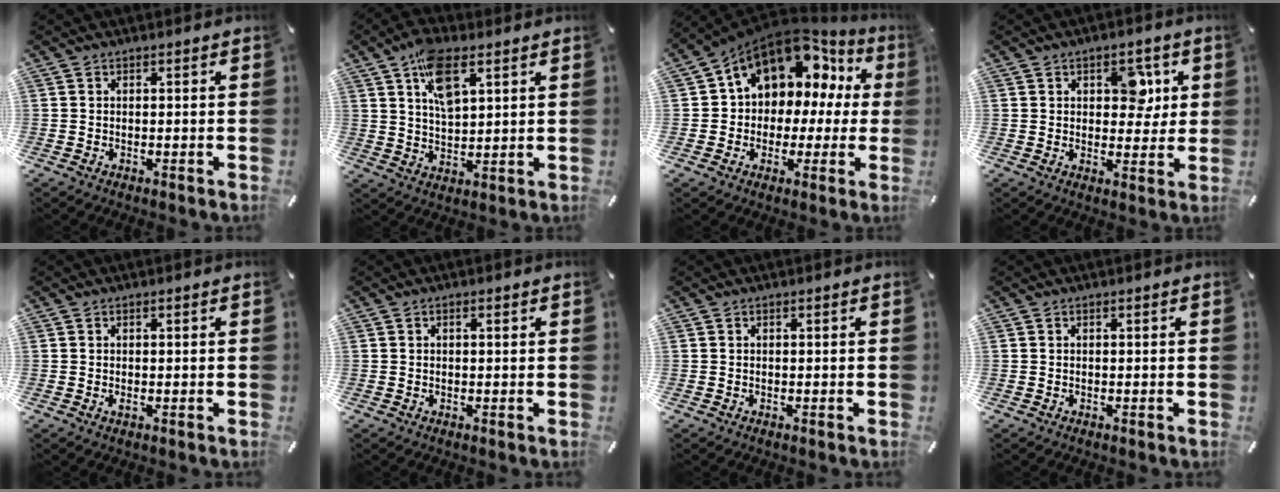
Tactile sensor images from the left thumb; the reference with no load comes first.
{"total": 9.8, "force": [5.3, 4.7, 6.8], "torque": [-0.121, -0.011, 0.095]}
{"total": 12.6, "force": [6.8, 9.2, 5.3], "torque": [-0.085, -0.057, 0.119]}
{"total": 7.6, "force": [2.5, 5.2, 5.0], "torque": [-0.048, -0.009, 0.031]}
{"total": 0.7, "force": [0.0, 0.3, 0.6], "torque": [-0.011, 0.000, -0.001]}
{"total": 0.9, "force": [0.3, 0.5, 0.7], "torque": [-0.015, 0.005, 0.003]}
{"total": 0.0}
{"total": 0.0}